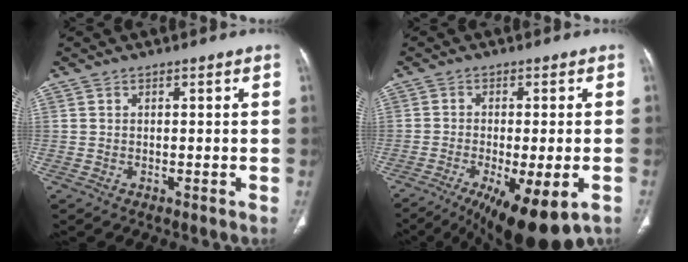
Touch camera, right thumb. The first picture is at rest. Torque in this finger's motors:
{"motor_torque": [-0.08, 0.64, 0.04, 0.04, 0.12]}